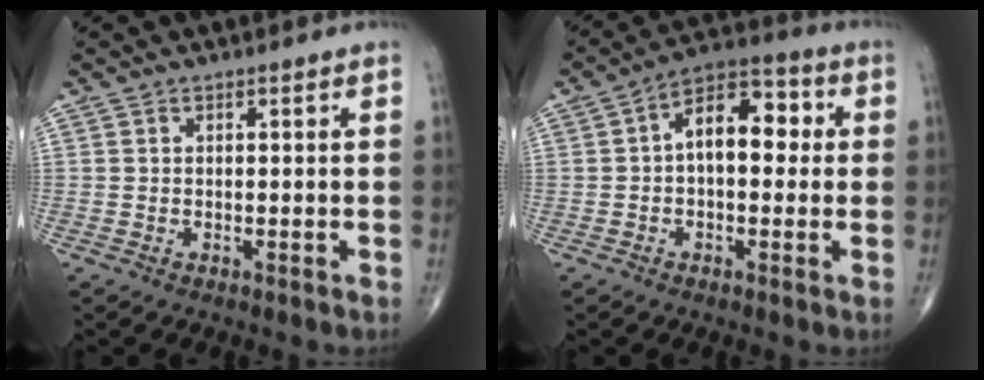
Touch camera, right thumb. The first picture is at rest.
{"total": 10.7, "force": [1.0, 6.2, 8.7], "torque": [-0.111, 0.035, 0.004]}